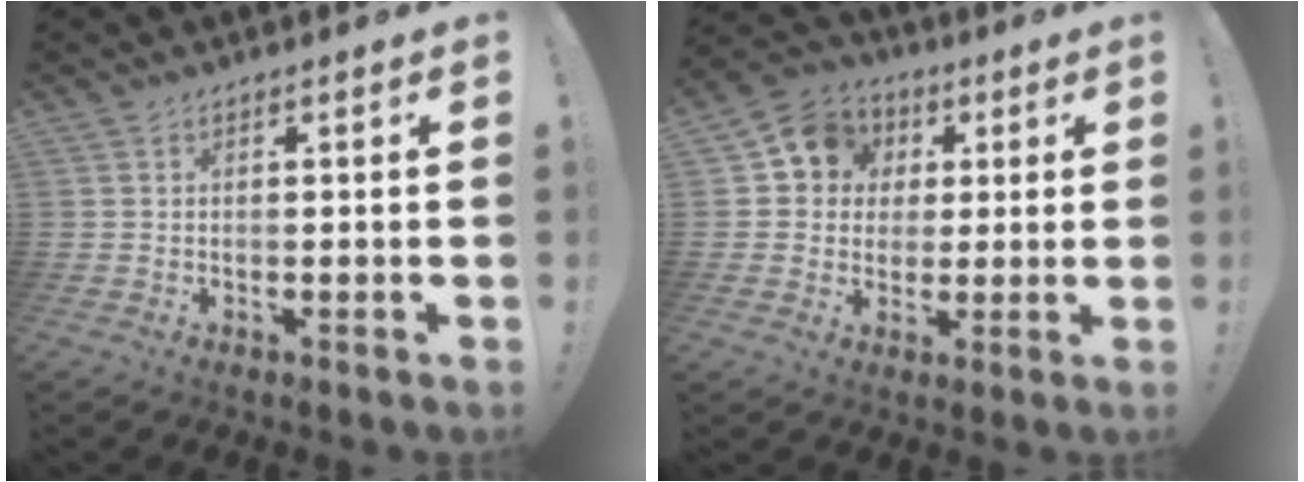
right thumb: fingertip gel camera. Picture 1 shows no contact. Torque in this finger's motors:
{"motor_torque": [-0.32, 0.59, -0.04, -0.08, 0.15]}